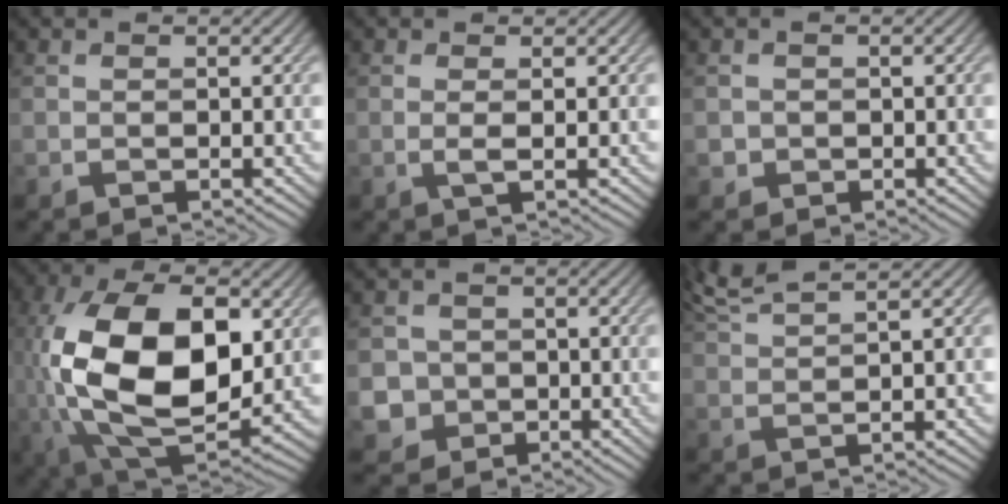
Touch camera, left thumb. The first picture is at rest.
{"total": 1.3, "force": [0.2, 0.1, 1.3], "torque": [-0.031, 0.002, -0.001]}
{"total": 1.1, "force": [-0.2, 1.1, -0.1], "torque": [0.005, -0.004, -0.008]}
{"total": 18.5, "force": [1.6, 11.1, 14.7], "torque": [-0.319, -0.018, 0.043]}
{"total": 4.3, "force": [-1.1, 4.1, 0.6], "torque": [-0.017, -0.004, -0.041]}
{"total": 5.2, "force": [4.3, 0.4, 2.9], "torque": [-0.058, 0.023, 0.068]}